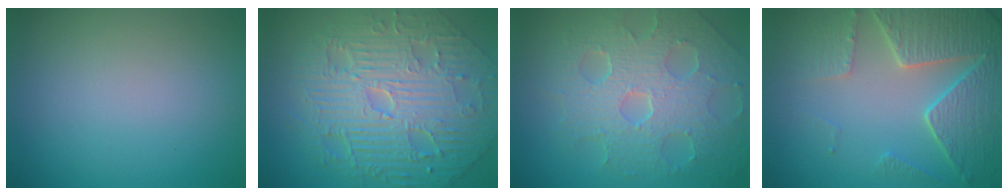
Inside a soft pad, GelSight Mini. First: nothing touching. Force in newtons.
{"total": 11.5, "press": 7.5, "slide": 8.7}
{"total": 8.7, "press": 5.9, "slide": 6.4}
{"total": 6.2, "press": 5.2, "slide": 3.4}